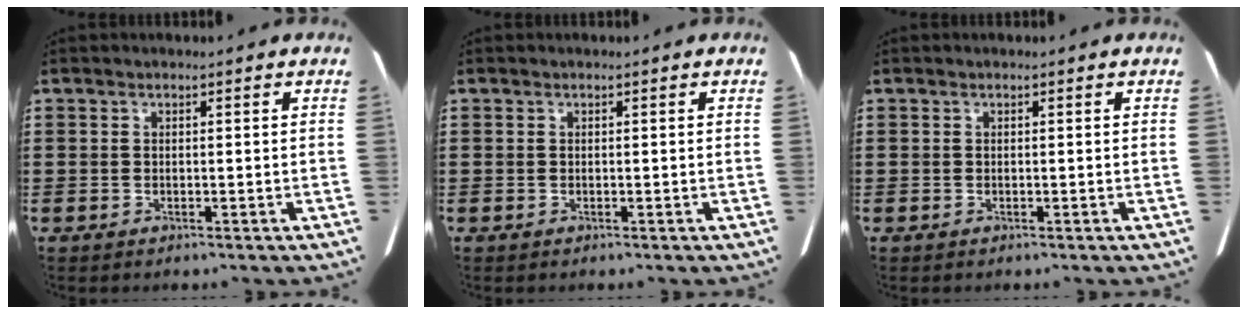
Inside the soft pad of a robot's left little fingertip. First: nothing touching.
{"total": 0.0}
{"total": 0.0}